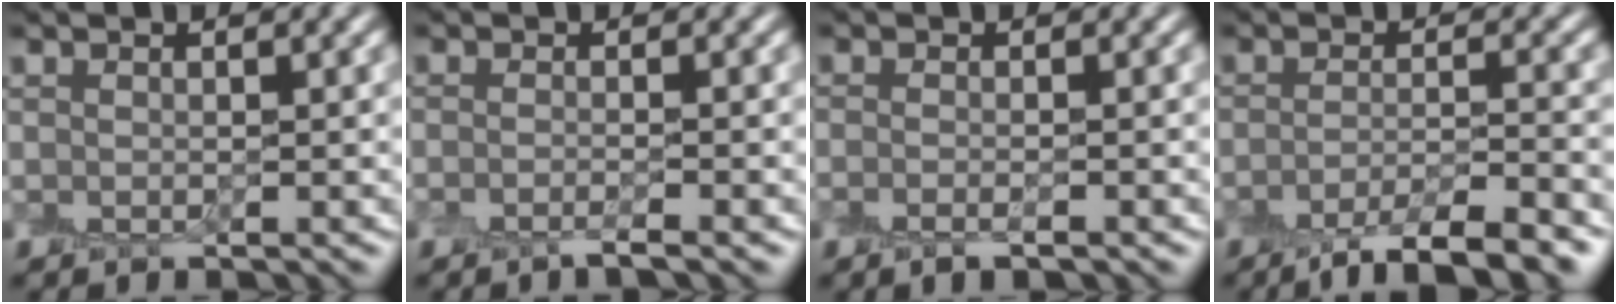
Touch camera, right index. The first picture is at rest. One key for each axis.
{"total": 1.6, "fx": -1.1, "fy": 0.3, "fz": 1.1, "tx": -0.008, "ty": -0.005, "tz": -0.026}
{"total": 1.5, "fx": -0.8, "fy": 0.5, "fz": 1.1, "tx": -0.015, "ty": -0.005, "tz": -0.017}
{"total": 6.0, "fx": -4.1, "fy": 1.4, "fz": 4.1, "tx": -0.058, "ty": -0.002, "tz": -0.071}